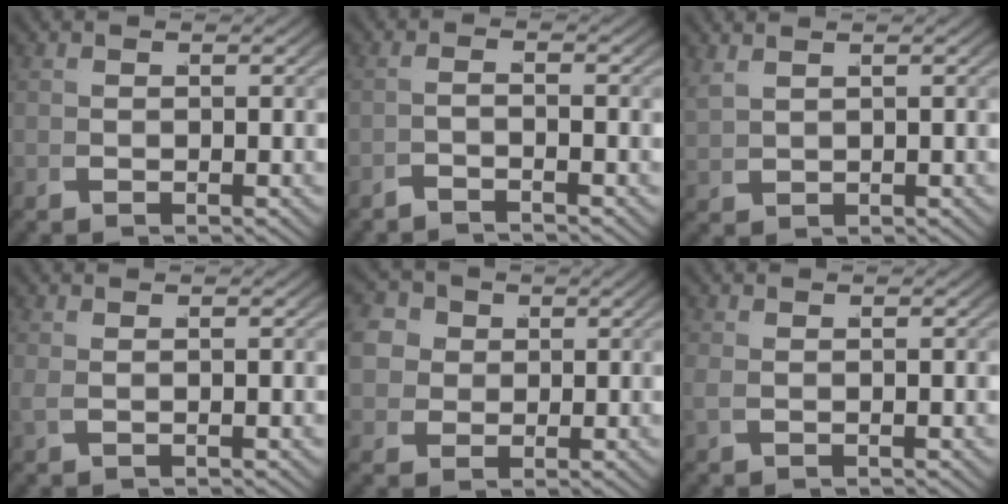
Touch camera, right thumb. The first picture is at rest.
{"total": 1.9, "force": [-1.6, -1.1, -0.2], "torque": [0.018, 0.011, -0.037]}
{"total": 1.6, "force": [1.4, 0.1, 0.7], "torque": [-0.019, 0.008, 0.036]}
{"total": 0.6, "force": [0.5, -0.3, 0.3], "torque": [-0.009, 0.006, 0.013]}
{"total": 8.2, "force": [1.4, 6.9, 4.2], "torque": [-0.093, -0.013, 0.024]}
{"total": 0.6, "force": [0.3, 0.2, 0.4], "torque": [-0.013, 0.004, 0.009]}